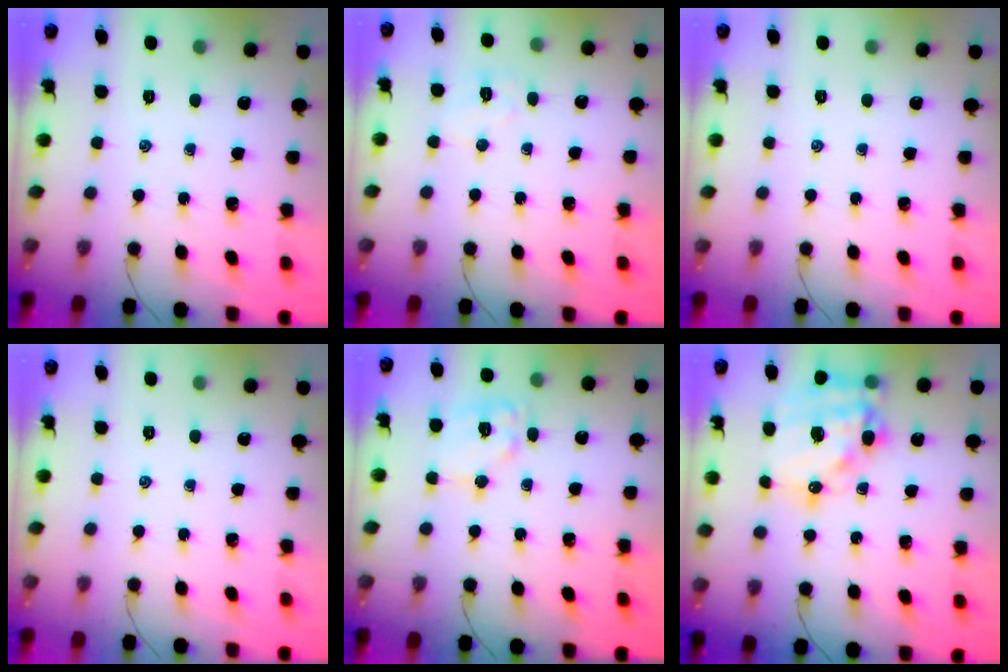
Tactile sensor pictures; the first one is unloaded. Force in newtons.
{"total": 4.9, "press": 4.7, "slide": 1.0}
{"total": 0.0}
{"total": 0.0}
{"total": 10.3, "press": 10.2, "slide": 1.4}
{"total": 18.8, "press": 18.4, "slide": 4.1}